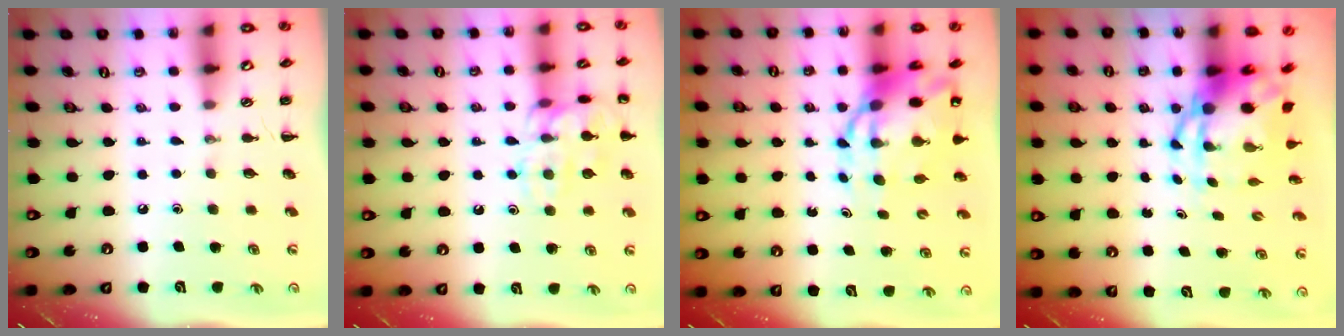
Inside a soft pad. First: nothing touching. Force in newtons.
{"total": 14.7, "press": 14.7, "slide": 0.4}
{"total": 11.7, "press": 11.3, "slide": 3.0}
{"total": 8.3, "press": 7.9, "slide": 2.4}